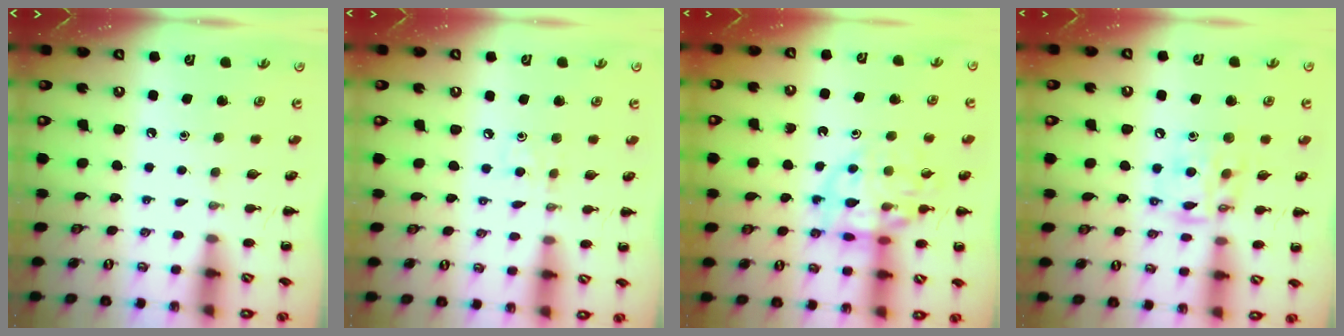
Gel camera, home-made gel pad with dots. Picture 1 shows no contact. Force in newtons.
{"total": 3.4, "press": 3.2, "slide": 1.2}
{"total": 13.3, "press": 13.2, "slide": 2.0}
{"total": 12.8, "press": 12.5, "slide": 2.5}